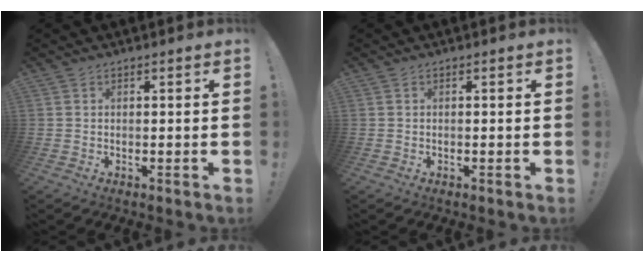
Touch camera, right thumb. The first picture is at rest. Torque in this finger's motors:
{"motor_torque": [-0.07, 0.17, 0.06, -0.03, 0.00]}